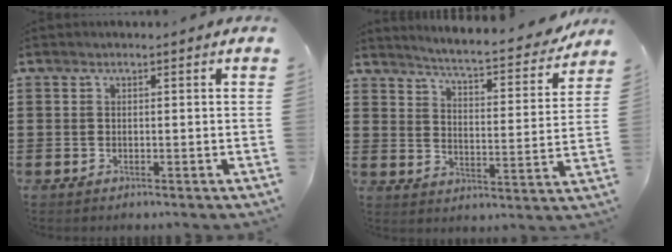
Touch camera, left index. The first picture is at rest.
{"total": 5.2, "force": [4.9, -0.4, 1.8], "torque": [-0.060, -0.040, 0.077]}